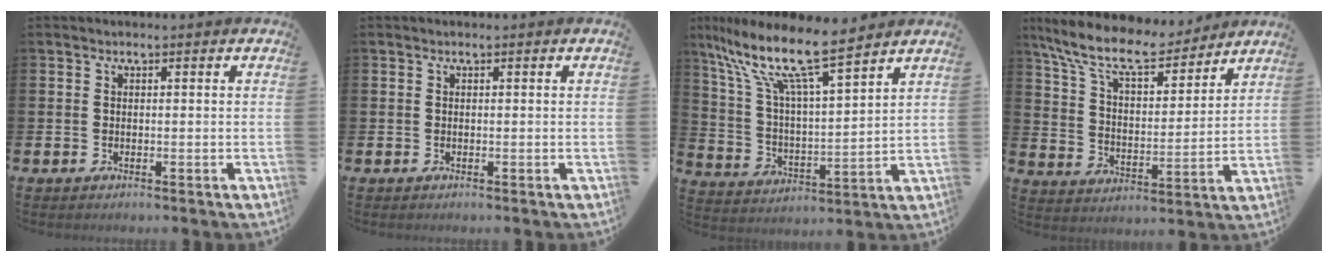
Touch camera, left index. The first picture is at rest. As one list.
[{"total": 0.0}, {"total": 12.0, "force": [9.7, 2.2, 6.7], "torque": [-0.165, -0.056, 0.163]}, {"total": 10.8, "force": [9.6, 2.9, 4.2], "torque": [-0.116, -0.059, 0.168]}]